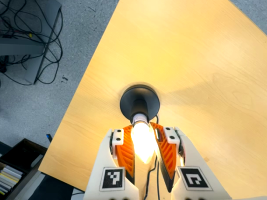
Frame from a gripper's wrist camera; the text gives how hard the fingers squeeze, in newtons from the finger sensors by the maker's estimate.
{"total": 23.3, "left": 23.1, "right": 23.5}